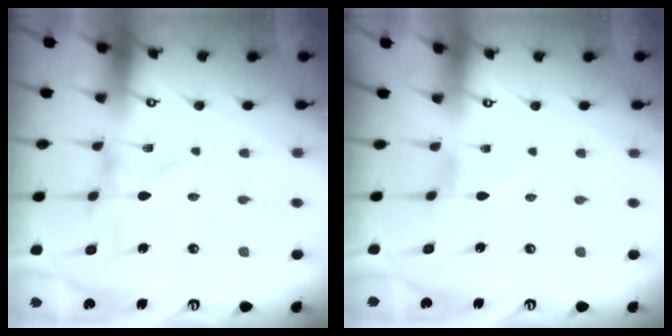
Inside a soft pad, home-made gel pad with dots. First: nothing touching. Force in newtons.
{"total": 0.0}